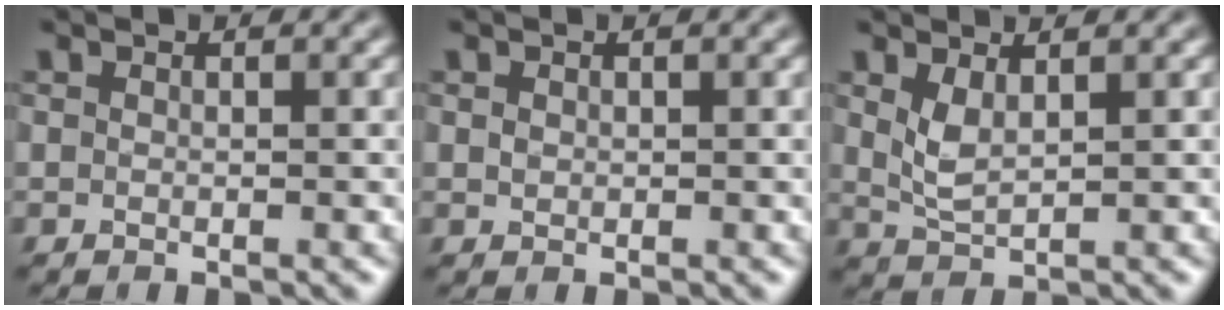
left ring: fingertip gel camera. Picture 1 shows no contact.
{"total": 0.5, "force": [0.1, 0.5, 0.2], "torque": [-0.003, -0.003, 0.003]}
{"total": 2.1, "force": [1.0, 0.8, 1.7], "torque": [-0.045, -0.005, 0.026]}